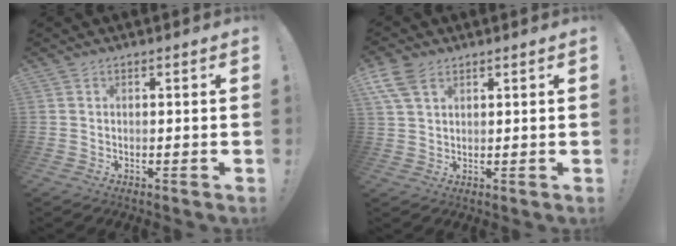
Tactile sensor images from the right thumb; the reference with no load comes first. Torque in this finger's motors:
{"motor_torque": [0.01, 0.09, 0.68, 0.47, 0.00]}